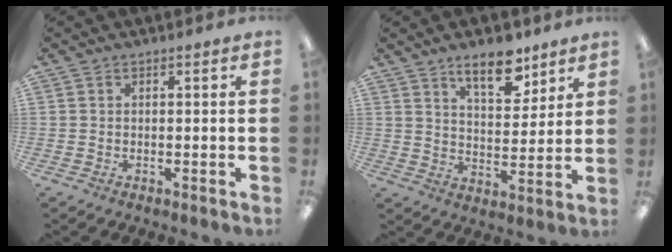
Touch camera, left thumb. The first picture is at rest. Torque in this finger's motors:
{"motor_torque": [0.38, 0.02, 0.89, -0.49, 0.20]}